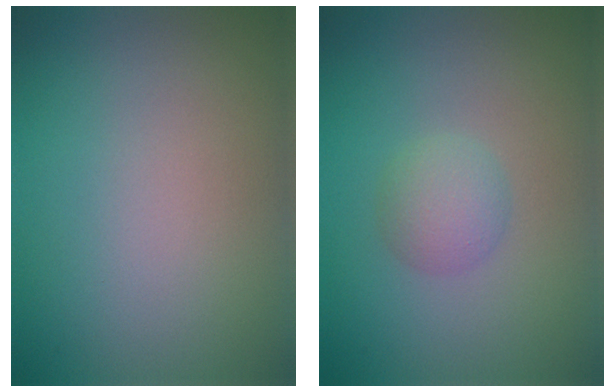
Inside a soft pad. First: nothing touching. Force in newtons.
{"total": 2.2, "press": 2.2, "slide": 0.1}